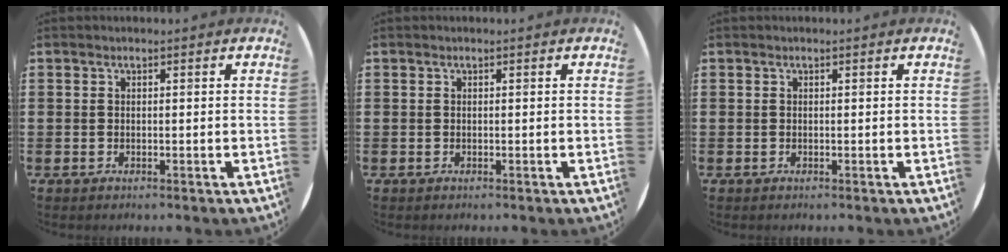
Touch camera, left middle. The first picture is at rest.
{"total": 0.0}
{"total": 0.0}